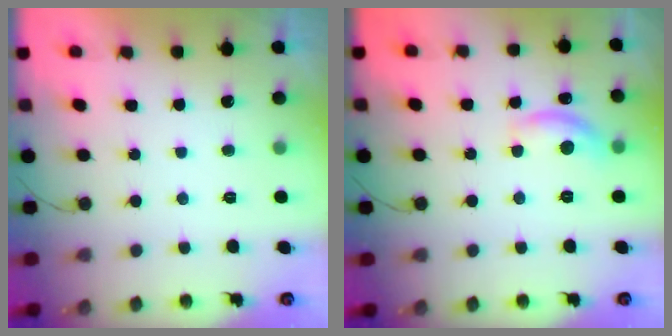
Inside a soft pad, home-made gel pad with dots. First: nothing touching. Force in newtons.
{"total": 11.0, "press": 11.0, "slide": 0.7}